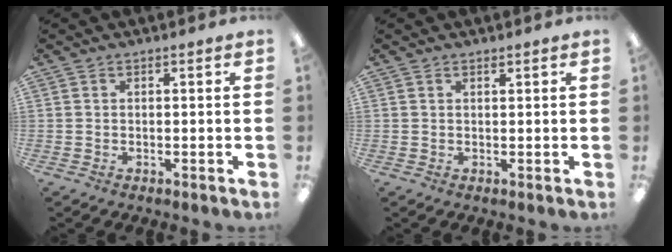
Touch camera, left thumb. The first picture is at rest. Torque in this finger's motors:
{"motor_torque": [0.07, 0.11, -0.44, 0.26, 0.01]}